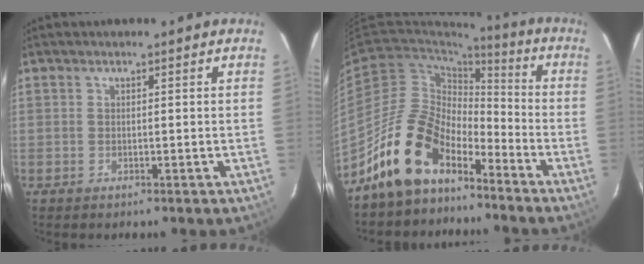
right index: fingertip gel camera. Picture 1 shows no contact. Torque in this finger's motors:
{"motor_torque": [0.76, -0.73, 1.05, 0.21]}